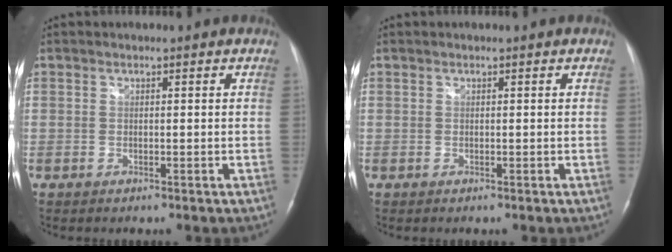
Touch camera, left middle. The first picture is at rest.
{"total": 0.0}